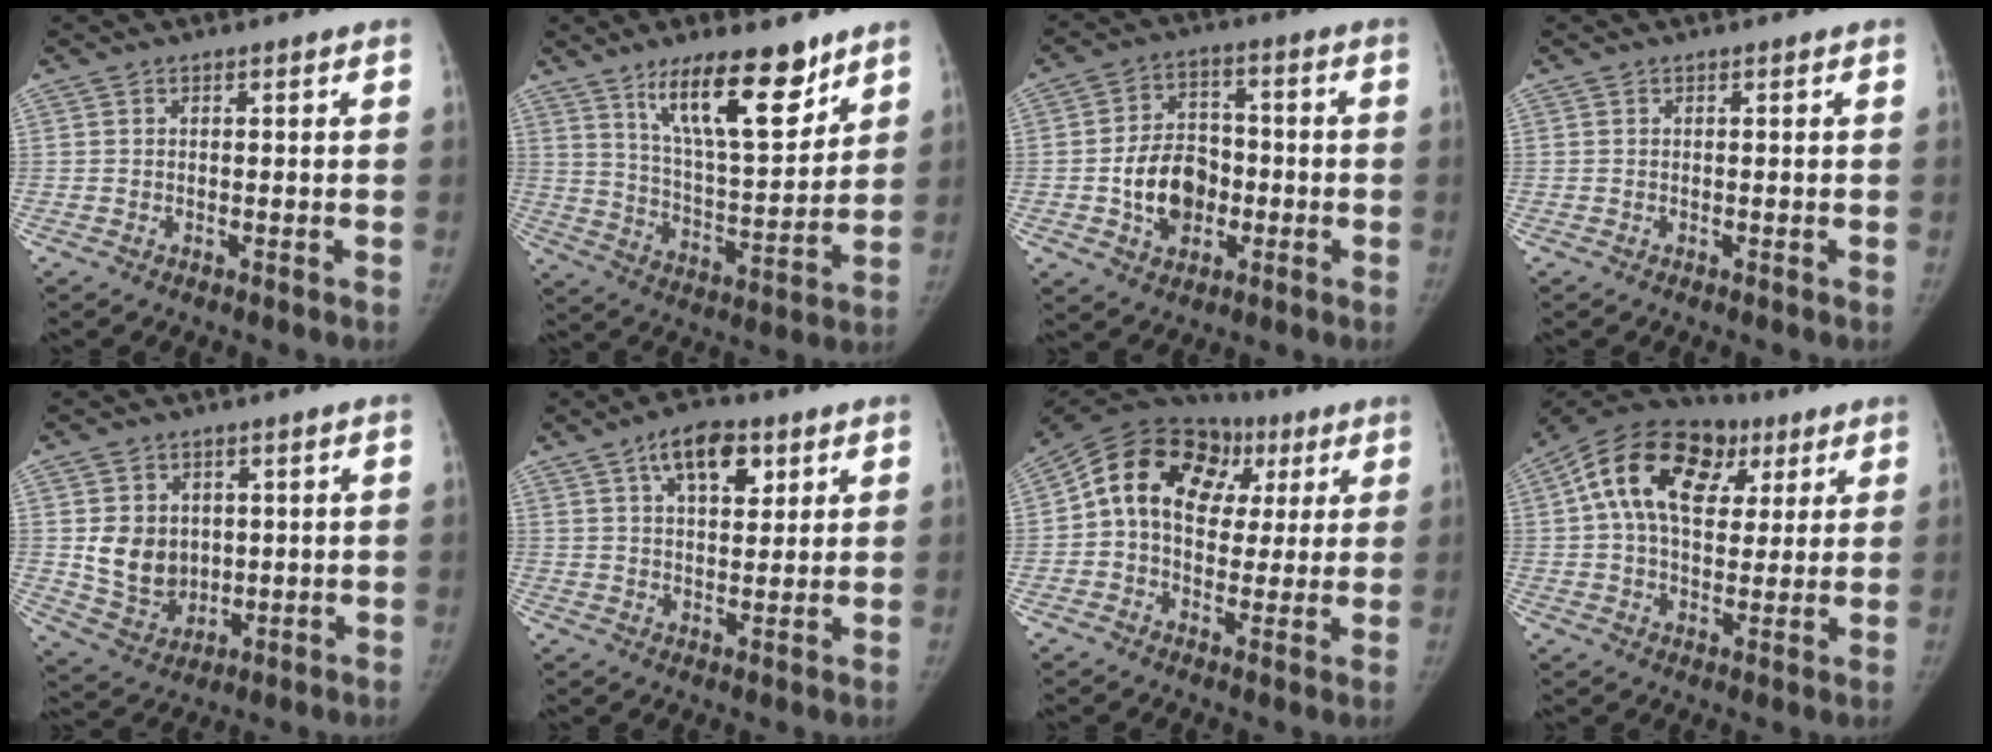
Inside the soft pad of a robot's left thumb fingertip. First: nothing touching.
{"total": 17.1, "force": [11.0, 5.2, 12.0], "torque": [-0.163, -0.070, 0.195]}
{"total": 11.2, "force": [-2.5, 8.4, 7.0], "torque": [-0.087, 0.022, -0.040]}
{"total": 0.0}
{"total": 9.5, "force": [1.3, 7.9, 5.2], "torque": [-0.053, -0.016, 0.046]}
{"total": 9.8, "force": [4.9, 5.0, 6.8], "torque": [-0.084, -0.016, 0.078]}
{"total": 19.7, "force": [5.3, 14.4, 12.3], "torque": [-0.181, 0.044, 0.081]}
{"total": 20.7, "force": [7.0, 13.5, 14.0], "torque": [-0.231, 0.023, 0.107]}